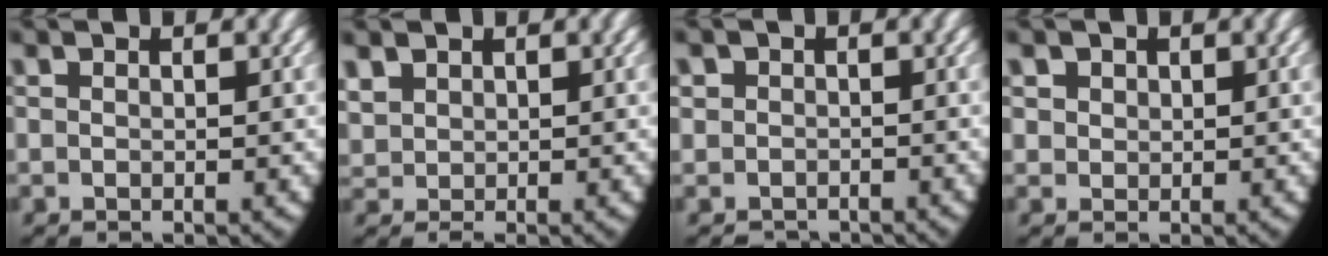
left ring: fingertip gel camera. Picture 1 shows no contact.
{"total": 2.1, "force": [0.9, 1.7, 1.0], "torque": [-0.033, -0.010, 0.028]}
{"total": 2.8, "force": [-1.6, 2.3, 0.2], "torque": [-0.009, -0.011, -0.026]}
{"total": 2.7, "force": [1.1, 2.3, 1.0], "torque": [-0.034, -0.007, 0.025]}